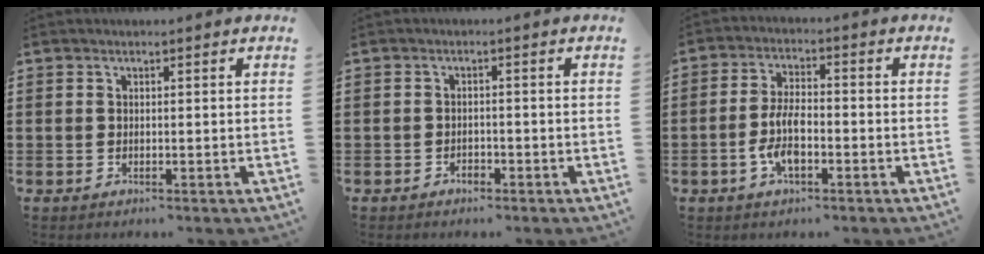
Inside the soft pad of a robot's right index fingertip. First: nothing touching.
{"total": 1.2, "force": [-1.1, 0.4, 0.2], "torque": [-0.009, -0.001, -0.023]}
{"total": 6.6, "force": [-2.1, 2.8, 5.6], "torque": [-0.129, 0.000, -0.047]}